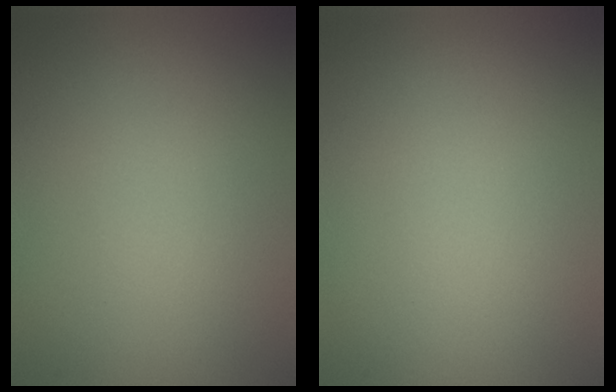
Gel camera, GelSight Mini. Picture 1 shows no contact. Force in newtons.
{"total": 0.0}